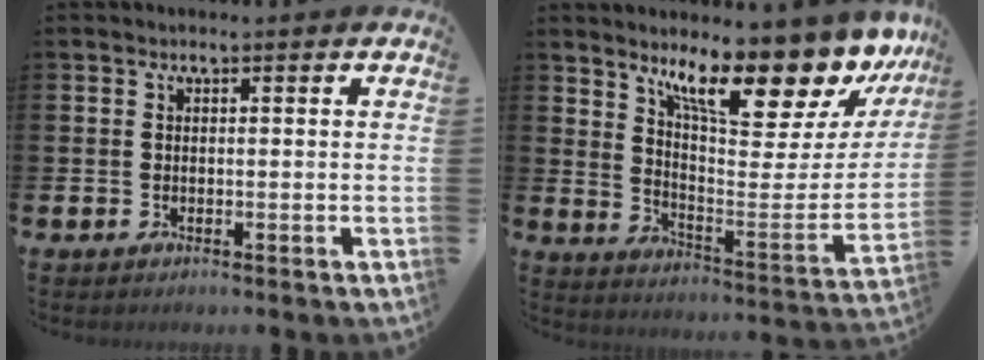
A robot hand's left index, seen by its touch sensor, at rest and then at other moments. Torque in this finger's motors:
{"motor_torque": [1.44, -0.71, 1.05, 0.21]}